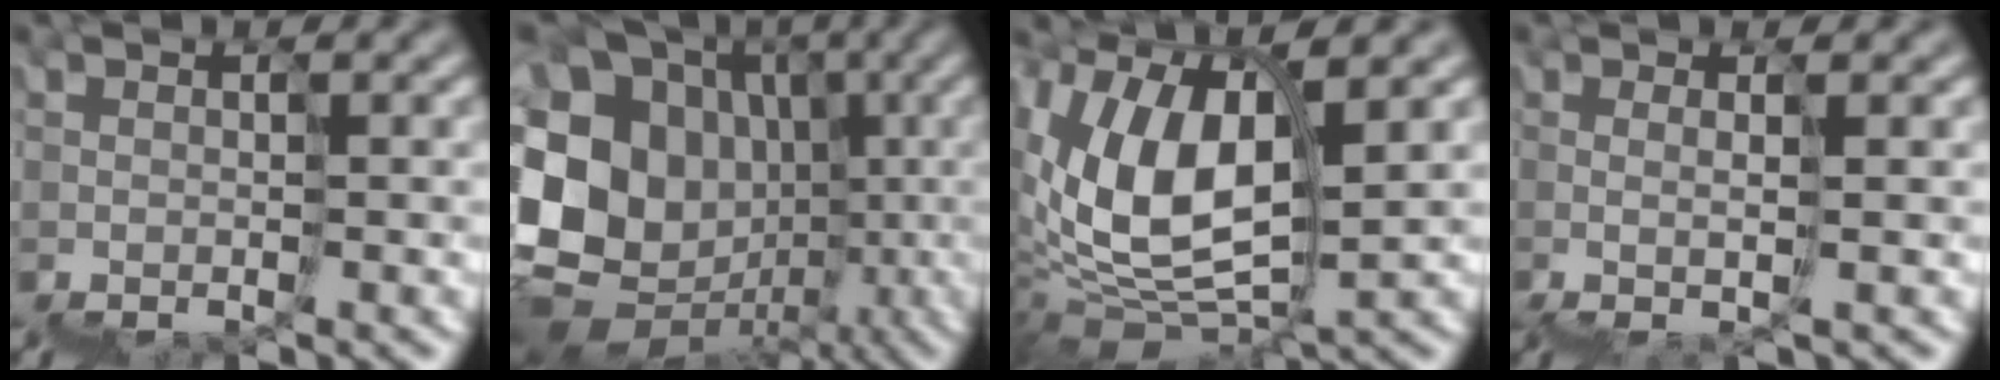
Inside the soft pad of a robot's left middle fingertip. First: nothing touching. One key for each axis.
{"total": 16.9, "fx": -1.9, "fy": 16.1, "fz": 4.7, "tx": -0.093, "ty": 0.032, "tz": -0.066}
{"total": 6.9, "fx": 2.8, "fy": 3.1, "fz": 5.4, "tx": -0.123, "ty": 0.016, "tz": 0.044}
{"total": 1.2, "fx": 0.9, "fy": -0.2, "fz": 0.7, "tx": 0.025, "ty": 0.025, "tz": 0.012}